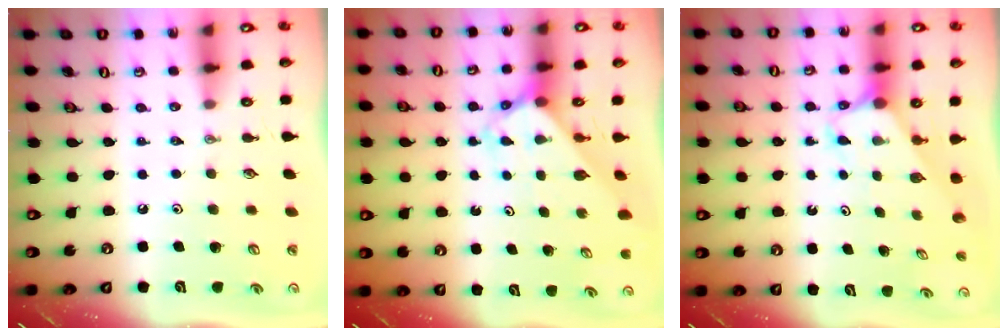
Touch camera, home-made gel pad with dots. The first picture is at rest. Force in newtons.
{"total": 2.9, "press": 2.9, "slide": 0.1}
{"total": 4.1, "press": 4.0, "slide": 0.4}